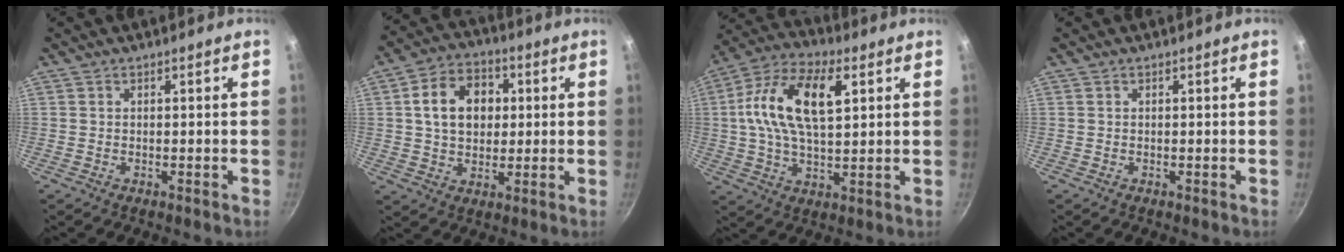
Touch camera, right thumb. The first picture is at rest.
{"total": 12.1, "force": [2.2, 9.1, 7.7], "torque": [-0.104, 0.016, 0.027]}
{"total": 16.5, "force": [4.0, 8.7, 13.4], "torque": [-0.234, 0.007, 0.057]}
{"total": 0.0}